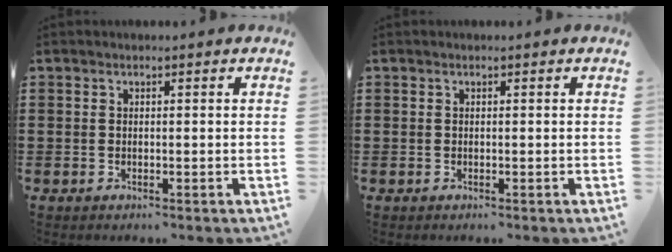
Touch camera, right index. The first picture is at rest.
{"total": 0.0}